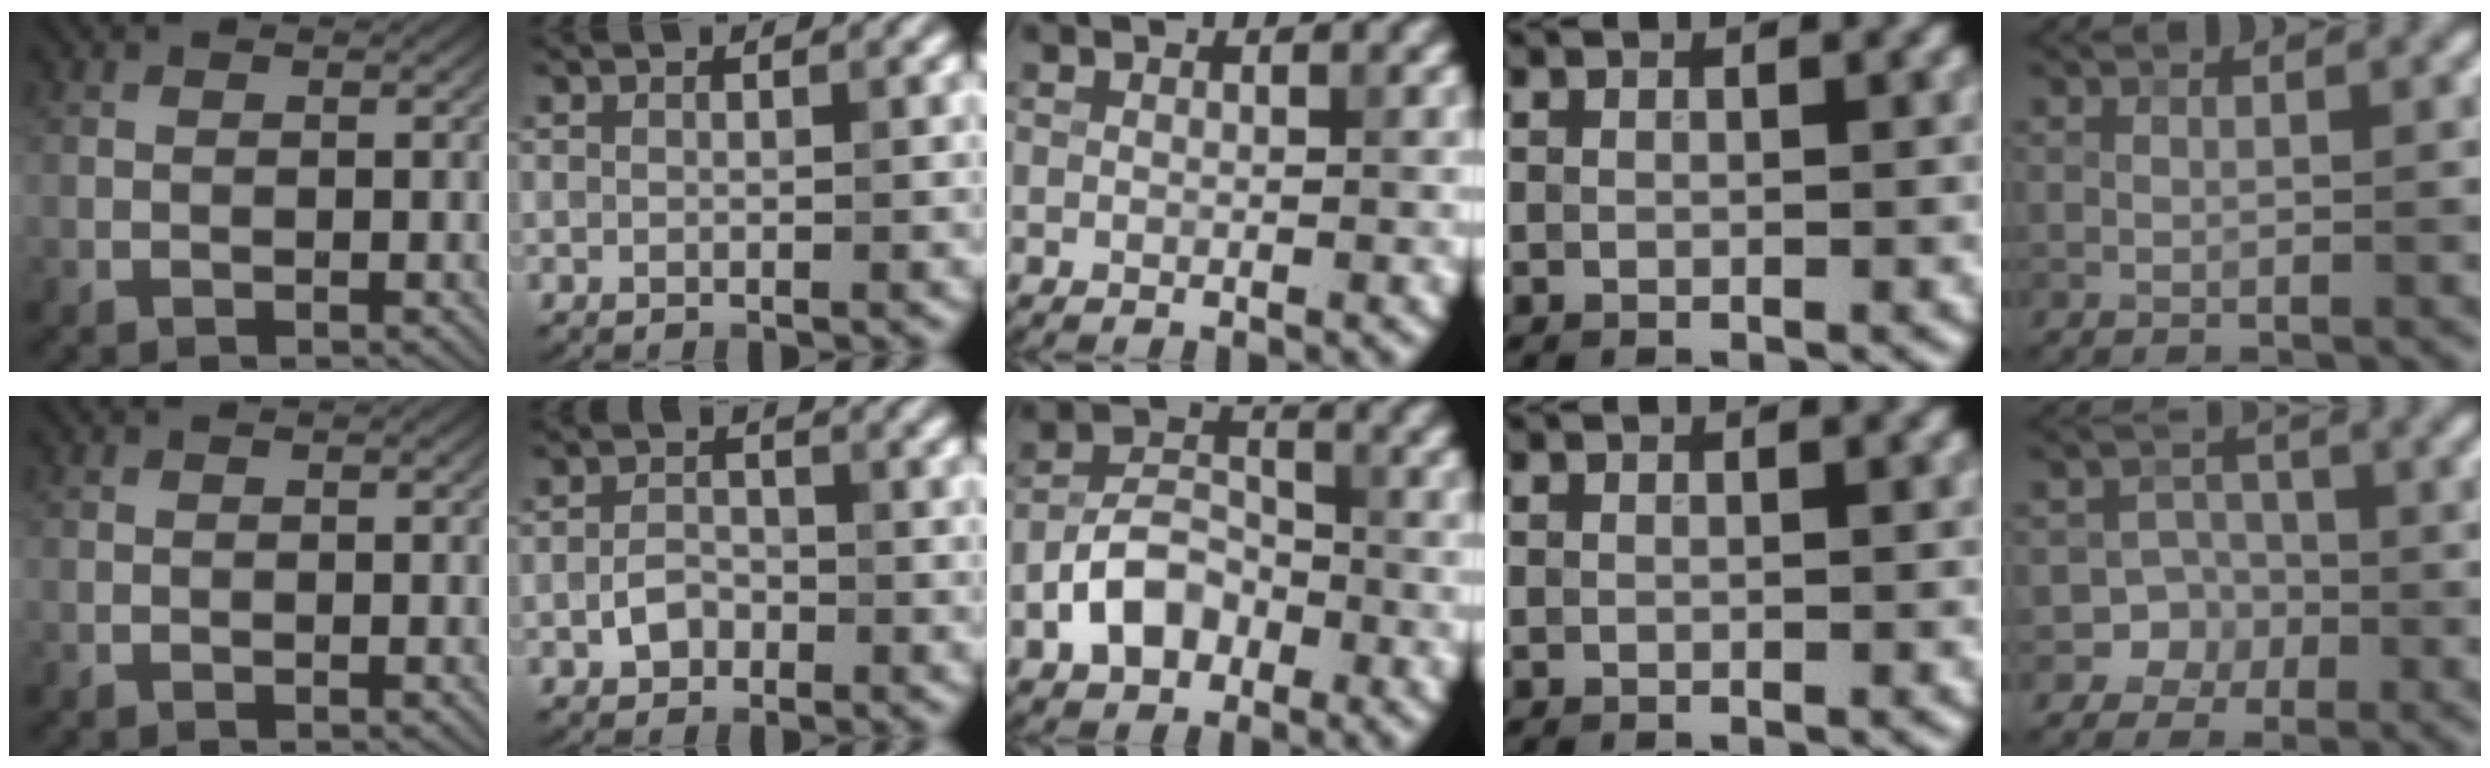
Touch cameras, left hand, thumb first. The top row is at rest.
{"index": {"total": 2.0, "force": [-1.0, 1.4, 1.0], "torque": [-0.016, 0.005, -0.021]}, "middle": {"total": 4.7, "force": [-2.2, 3.1, 2.7], "torque": [-0.047, 0.007, -0.046]}, "little": {"total": 3.5, "force": [-1.6, 3.1, 0.1], "torque": [0.034, 0.006, -0.040]}}